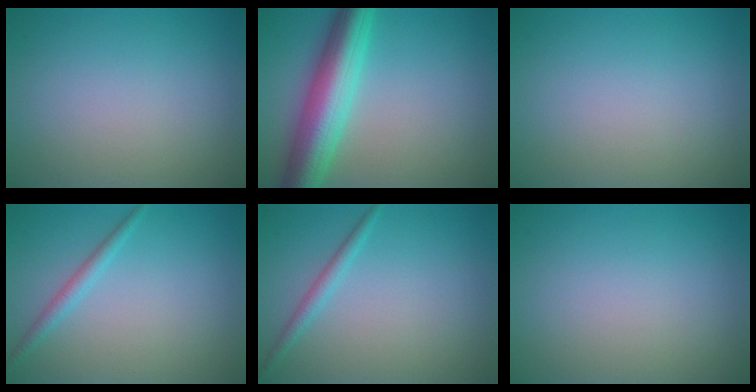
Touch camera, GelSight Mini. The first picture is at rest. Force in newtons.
{"total": 8.0, "press": 8.0, "slide": 0.2}
{"total": 0.0}
{"total": 1.5, "press": 1.5, "slide": 0.1}
{"total": 1.4, "press": 1.4, "slide": 0.0}
{"total": 0.0}